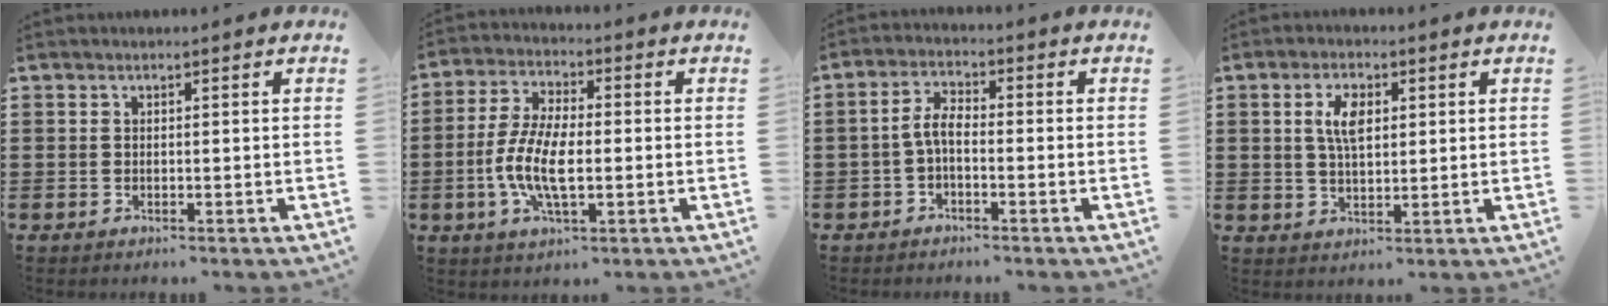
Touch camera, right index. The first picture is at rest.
{"total": 9.0, "force": [-1.9, 3.6, 8.1], "torque": [-0.184, -0.011, -0.041]}
{"total": 3.8, "force": [-1.0, 1.3, 3.4], "torque": [-0.083, 0.002, -0.026]}
{"total": 4.9, "force": [1.5, 2.2, 4.1], "torque": [-0.078, 0.009, 0.025]}